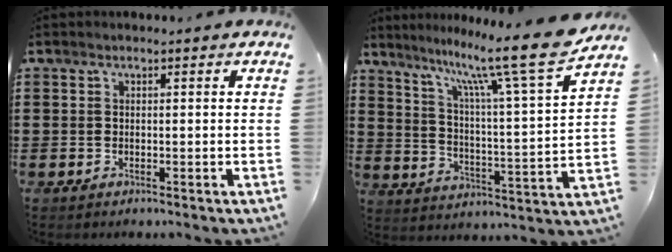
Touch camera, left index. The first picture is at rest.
{"total": 13.3, "force": [10.8, -0.4, 7.8], "torque": [-0.154, -0.079, 0.167]}